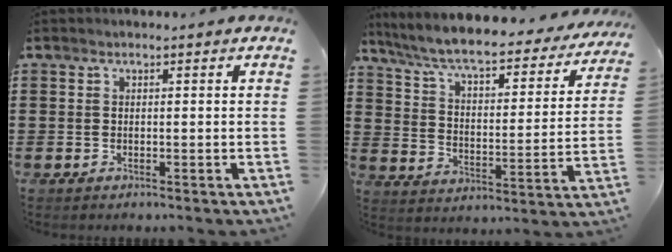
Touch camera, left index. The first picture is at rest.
{"total": 6.9, "force": [6.1, 0.6, 3.2], "torque": [-0.089, -0.044, 0.100]}